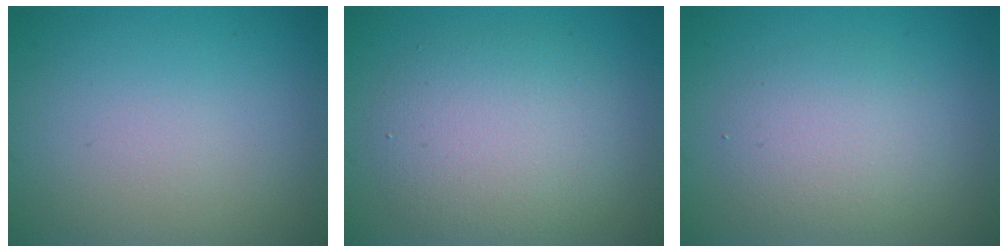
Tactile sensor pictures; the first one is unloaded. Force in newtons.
{"total": 5.1, "press": 5.1, "slide": 0.5}
{"total": 3.0, "press": 3.0, "slide": 0.1}